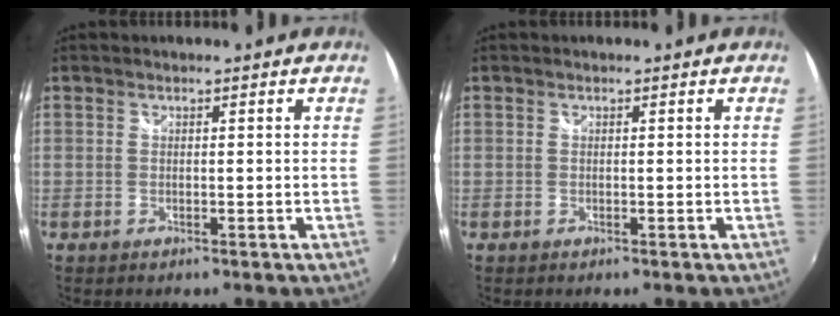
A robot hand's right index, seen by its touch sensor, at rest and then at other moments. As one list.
[{"total": 0.0}]